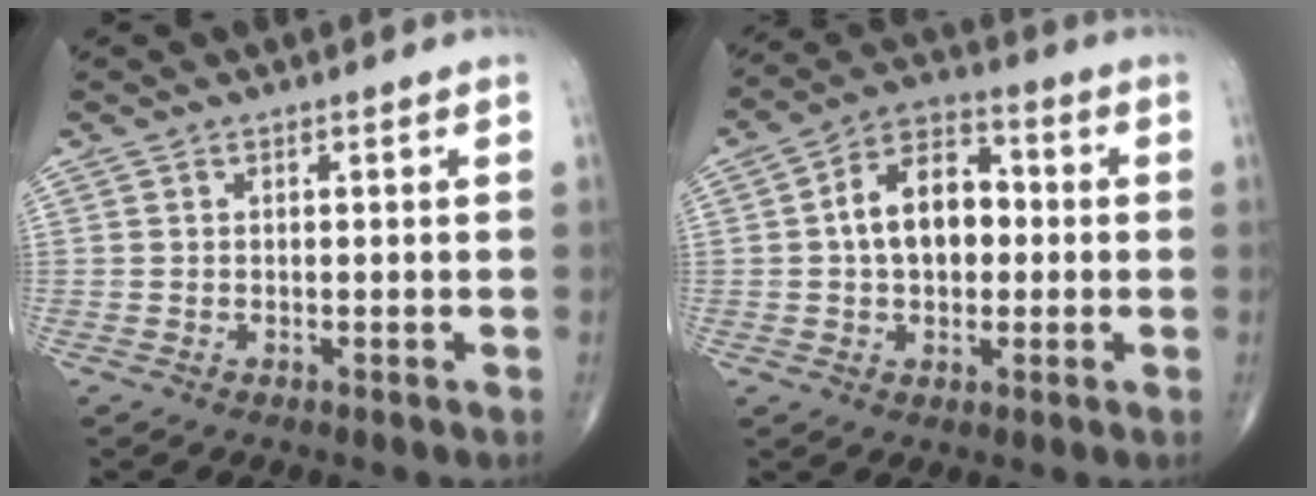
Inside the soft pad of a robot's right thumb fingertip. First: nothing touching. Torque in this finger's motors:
{"motor_torque": [-0.36, 0.83, 0.53, 0.33, 0.12]}